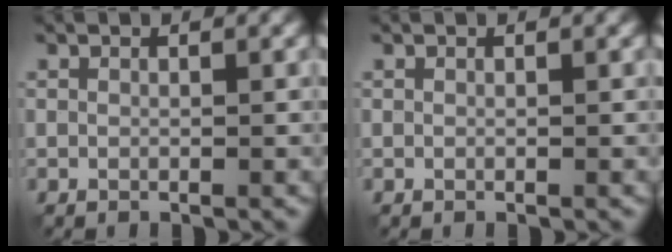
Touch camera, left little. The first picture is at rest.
{"total": 0.0}